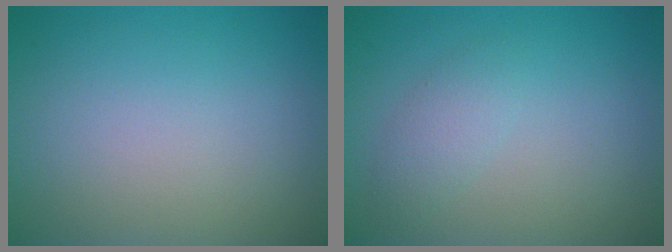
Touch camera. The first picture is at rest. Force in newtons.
{"total": 1.7, "press": 1.7, "slide": 0.0}